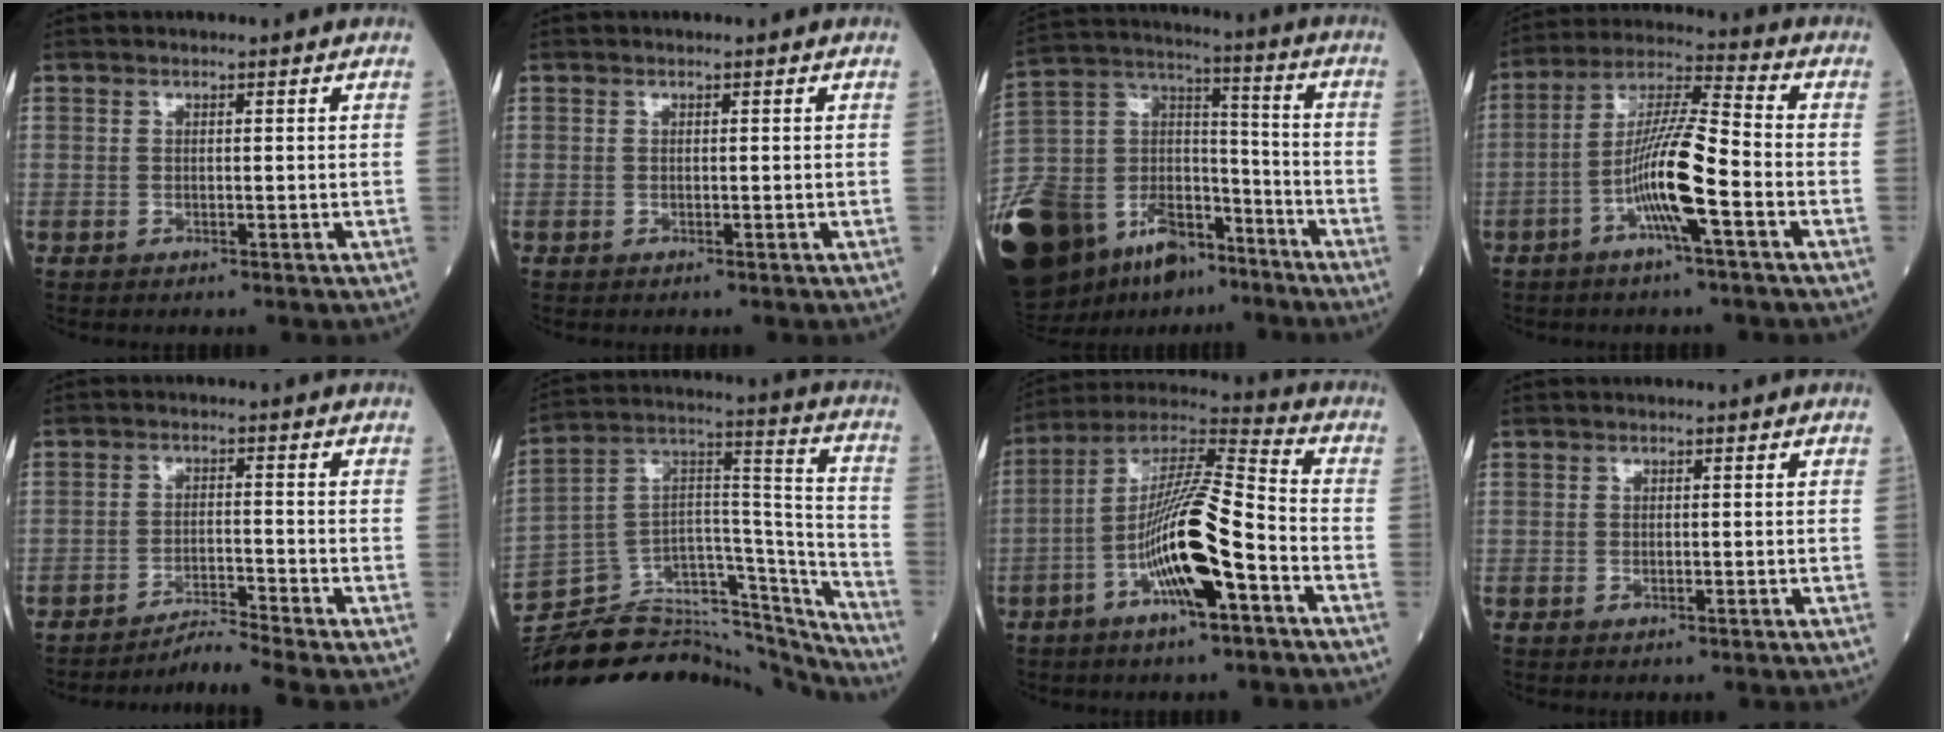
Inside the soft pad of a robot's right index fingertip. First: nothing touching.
{"total": 0.0}
{"total": 34.8, "force": [-21.3, 18.3, 20.6], "torque": [-0.521, -0.041, -0.365]}
{"total": 11.2, "force": [-3.9, 0.4, 10.5], "torque": [-0.207, 0.009, -0.073]}
{"total": 4.4, "force": [-3.7, -2.3, 0.0], "torque": [-0.005, -0.014, -0.067]}
{"total": 31.9, "force": [-29.7, 6.1, 10.0], "torque": [-0.127, 0.015, -0.437]}
{"total": 15.3, "force": [-5.4, 2.4, 14.2], "torque": [-0.271, 0.009, -0.094]}
{"total": 0.5, "force": [-0.1, 0.3, 0.4], "torque": [-0.010, -0.001, -0.001]}